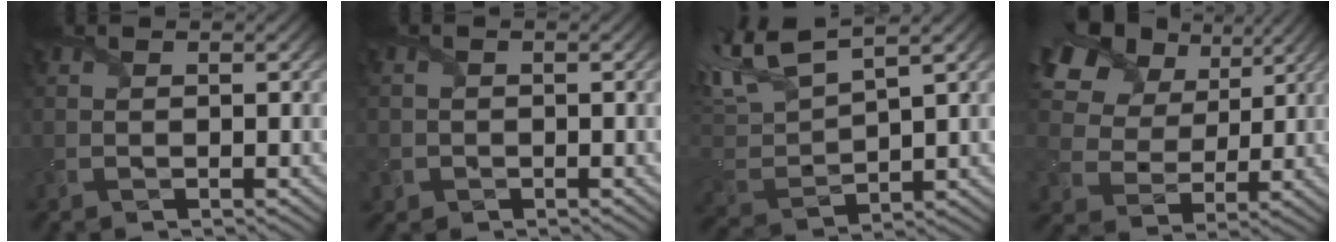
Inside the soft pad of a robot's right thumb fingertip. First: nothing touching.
{"total": 1.7, "force": [-0.6, 1.6, 0.0], "torque": [-0.005, -0.004, -0.013]}
{"total": 9.8, "force": [6.2, 3.1, 6.9], "torque": [-0.176, 0.028, 0.116]}
{"total": 15.4, "force": [8.0, 10.1, 8.3], "torque": [-0.218, 0.034, 0.130]}